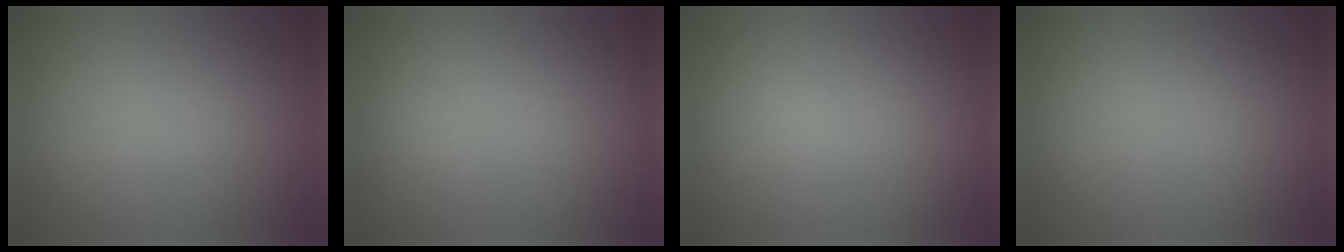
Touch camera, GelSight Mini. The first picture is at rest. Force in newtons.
{"total": 0.6, "press": 0.5, "slide": 0.1}
{"total": 0.5, "press": 0.5, "slide": 0.1}
{"total": 0.0}